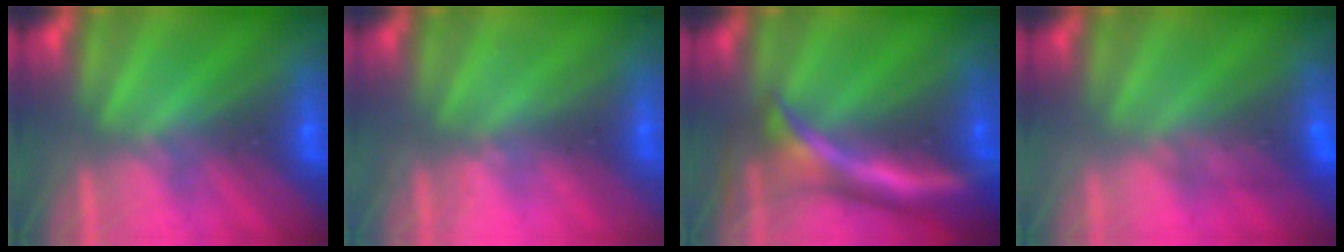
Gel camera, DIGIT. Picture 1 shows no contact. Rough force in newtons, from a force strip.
{"total": 2.2}
{"total": 6.9}
{"total": 4.6}